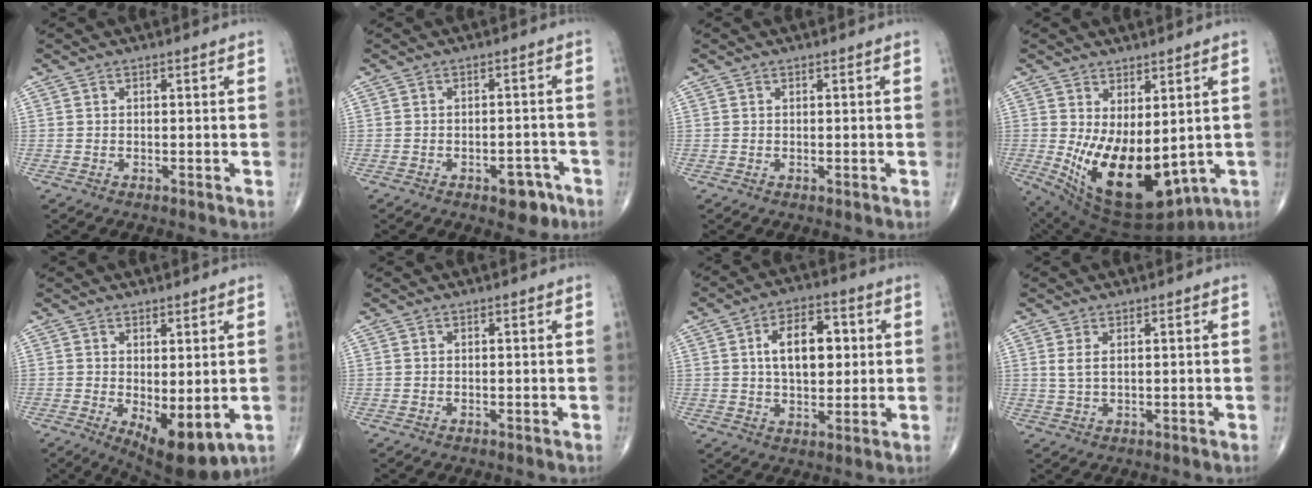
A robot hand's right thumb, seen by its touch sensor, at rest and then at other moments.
{"total": 5.1, "force": [-2.9, 2.7, 3.2], "torque": [-0.021, 0.022, -0.032]}
{"total": 0.0}
{"total": 17.1, "force": [-1.3, 8.8, 14.6], "torque": [-0.233, -0.027, 0.015]}
{"total": 9.6, "force": [-1.8, 4.0, 8.5], "torque": [-0.116, -0.021, -0.011]}
{"total": 0.0}
{"total": 11.7, "force": [2.1, 6.8, 9.3], "torque": [-0.121, 0.005, 0.033]}
{"total": 2.3, "force": [0.8, 1.0, 1.9], "torque": [-0.044, 0.001, 0.023]}